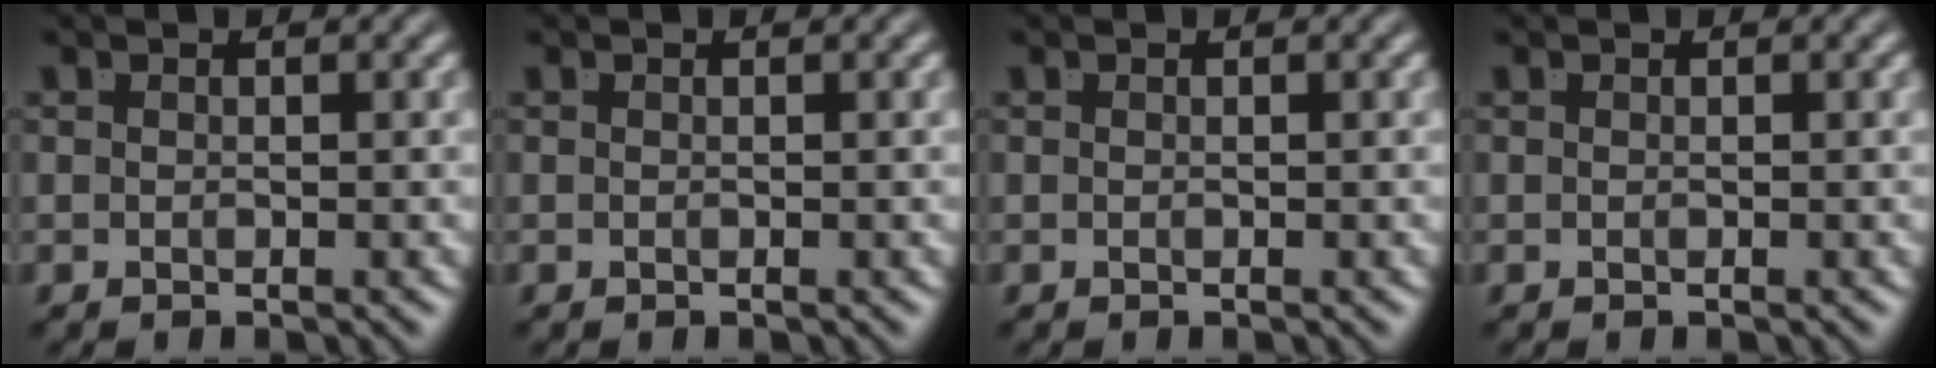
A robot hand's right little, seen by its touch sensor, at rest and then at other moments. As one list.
[{"total": 0.0}, {"total": 0.0}, {"total": 0.0}]